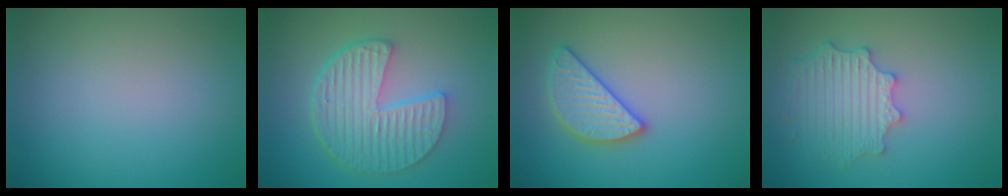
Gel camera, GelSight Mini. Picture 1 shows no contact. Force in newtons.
{"total": 6.7, "press": 4.8, "slide": 4.6}
{"total": 3.1, "press": 3.1, "slide": 0.3}
{"total": 4.5, "press": 4.0, "slide": 2.1}